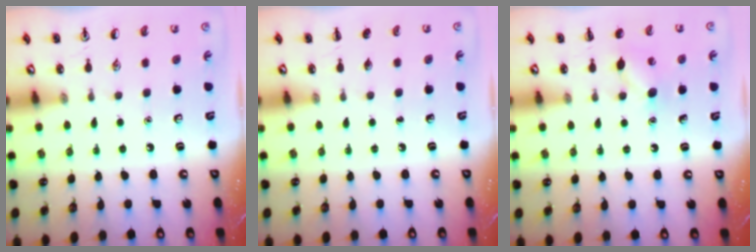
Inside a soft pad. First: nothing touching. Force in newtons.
{"total": 0.0}
{"total": 6.7, "press": 6.6, "slide": 1.6}